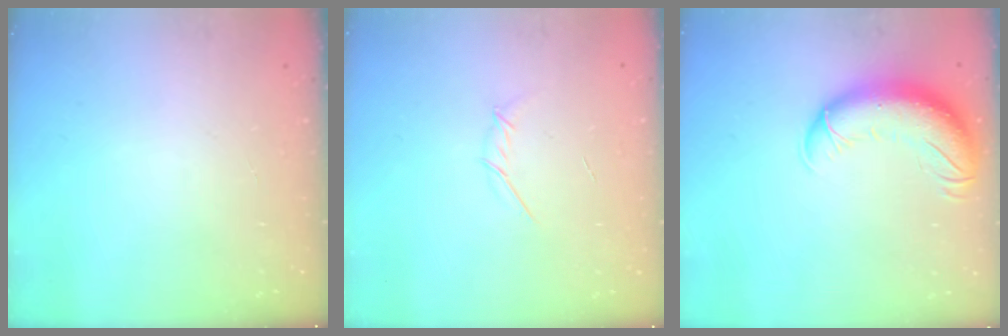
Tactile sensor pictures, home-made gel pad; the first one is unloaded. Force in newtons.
{"total": 3.8, "press": 3.7, "slide": 0.8}
{"total": 14.6, "press": 14.2, "slide": 3.6}